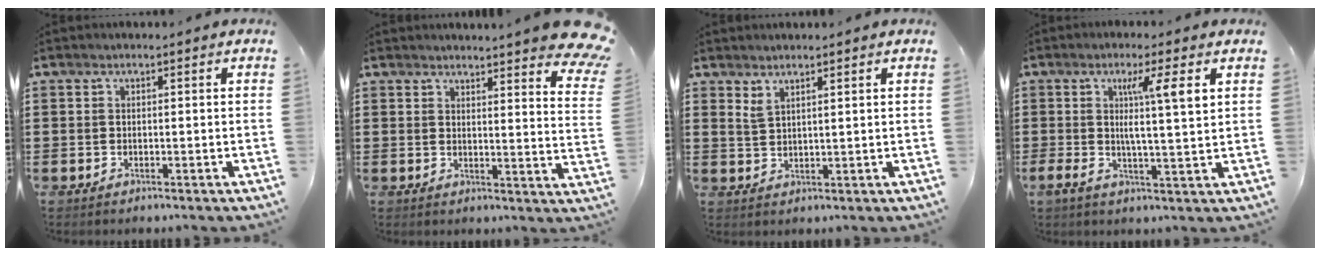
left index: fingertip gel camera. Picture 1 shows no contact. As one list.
[{"total": 5.7, "force": [5.0, 0.1, 2.7], "torque": [-0.050, -0.027, 0.087]}, {"total": 2.2, "force": [1.8, 0.3, 1.2], "torque": [-0.027, 0.001, 0.034]}, {"total": 8.3, "force": [2.7, 0.8, 7.8], "torque": [-0.139, -0.006, 0.038]}]